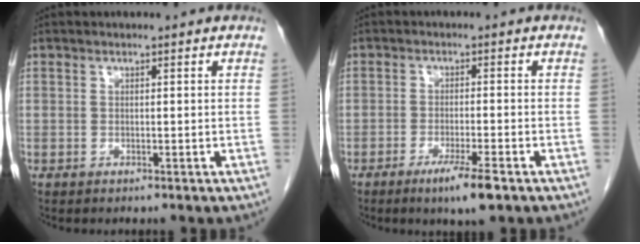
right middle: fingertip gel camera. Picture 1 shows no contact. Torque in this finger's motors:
{"motor_torque": [0.86, -0.46, 0.28, 0.05]}